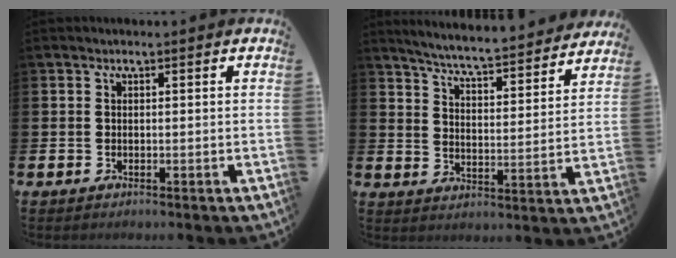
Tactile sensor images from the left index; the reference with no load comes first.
{"total": 6.1, "force": [5.9, -0.1, 1.5], "torque": [-0.052, -0.051, 0.096]}